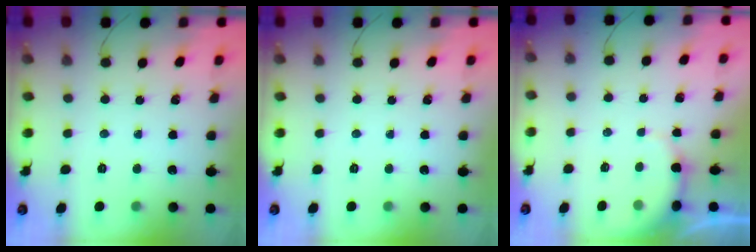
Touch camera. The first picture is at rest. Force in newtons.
{"total": 0.0}
{"total": 4.3, "press": 4.3, "slide": 0.4}